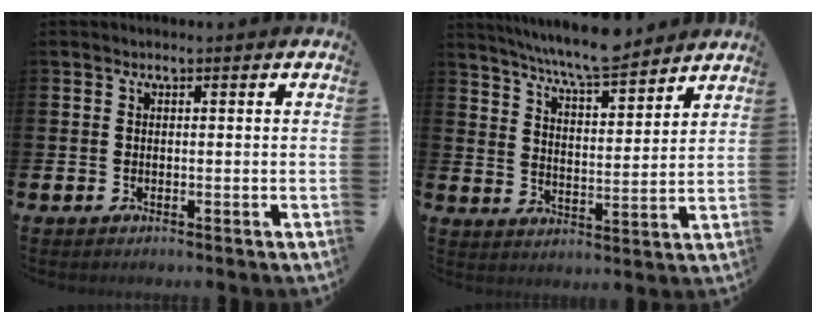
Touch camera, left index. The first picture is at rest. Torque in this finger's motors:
{"motor_torque": [0.32, -0.40, 0.90, 0.21]}